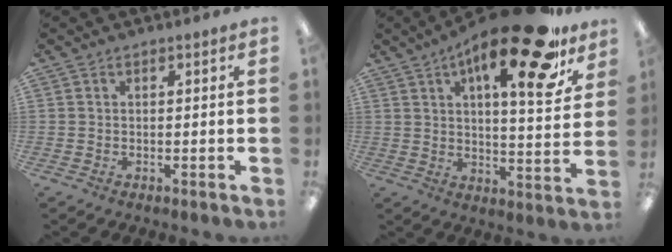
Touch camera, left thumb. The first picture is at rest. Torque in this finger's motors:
{"motor_torque": [0.41, 0.45, 1.48, -1.29, 0.20]}